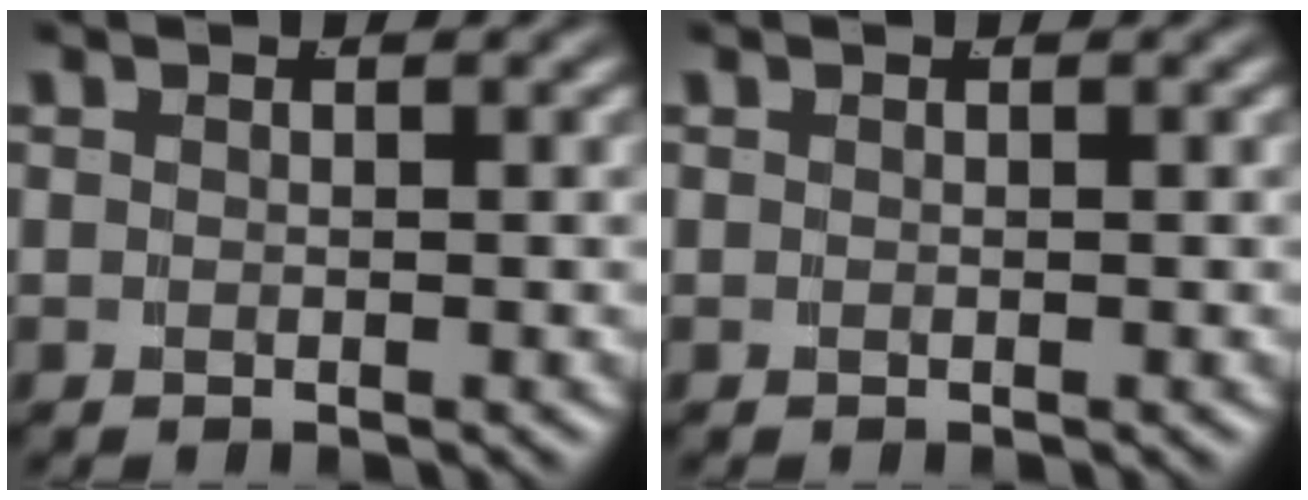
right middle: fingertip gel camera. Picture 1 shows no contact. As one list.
[{"total": 0.0}]